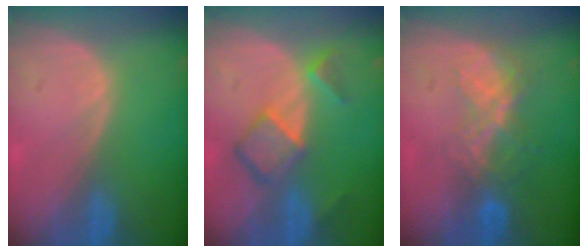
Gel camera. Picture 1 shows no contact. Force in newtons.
{"total": 6.9, "press": 5.9, "slide": 3.6}
{"total": 6.5, "press": 5.7, "slide": 3.2}